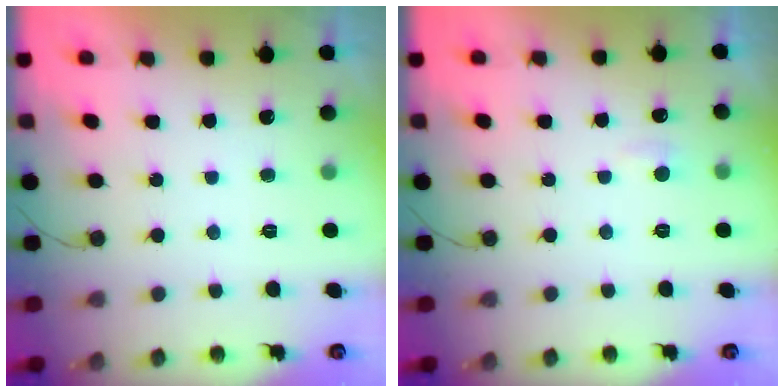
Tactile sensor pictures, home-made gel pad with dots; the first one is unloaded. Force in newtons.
{"total": 3.3, "press": 3.3, "slide": 0.4}